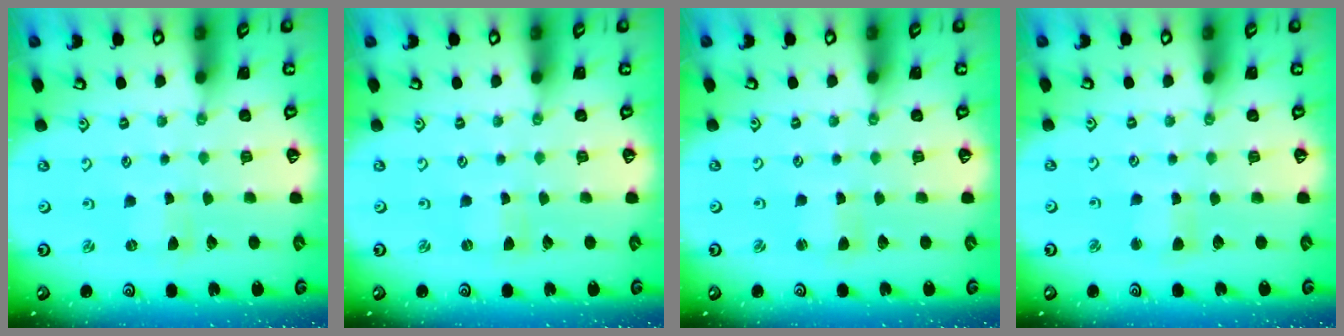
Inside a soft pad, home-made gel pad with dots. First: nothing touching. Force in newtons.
{"total": 0.0}
{"total": 1.4, "press": 1.4, "slide": 0.3}
{"total": 2.2, "press": 2.1, "slide": 0.5}